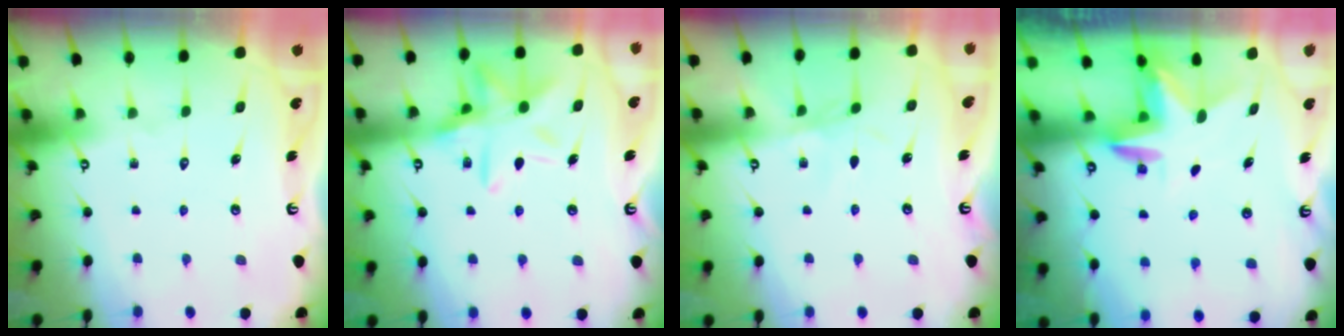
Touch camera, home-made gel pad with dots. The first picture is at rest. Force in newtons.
{"total": 13.5, "press": 13.4, "slide": 1.1}
{"total": 2.0, "press": 2.0, "slide": 0.3}
{"total": 3.1, "press": 3.1, "slide": 0.2}